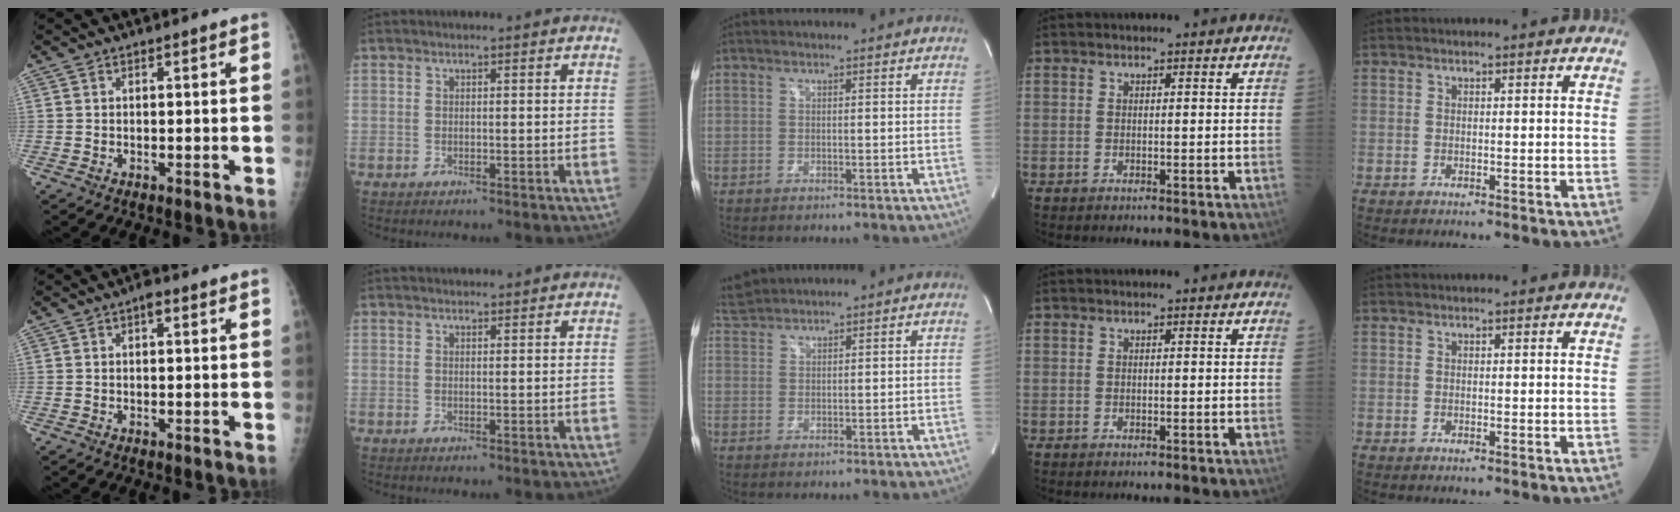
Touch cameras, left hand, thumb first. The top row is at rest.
{"thumb": {"total": 1.7, "force": [0.6, 0.8, 1.3], "torque": [-0.013, 0.003, 0.005]}, "index": {"total": 3.4, "force": [3.1, 0.7, 1.0], "torque": [-0.009, 0.027, 0.046]}, "middle": {"total": 3.2, "force": [3.2, 0.0, -0.1], "torque": [-0.013, 0.019, 0.071]}}